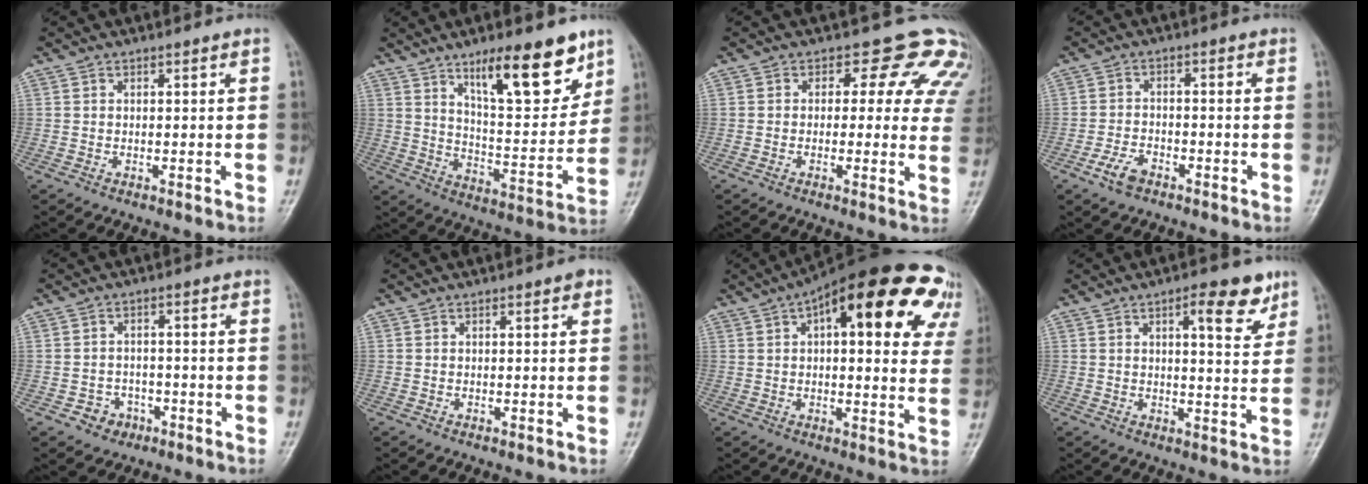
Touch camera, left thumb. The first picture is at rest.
{"total": 16.4, "force": [10.4, 5.0, 11.7], "torque": [-0.139, -0.066, 0.172]}
{"total": 10.8, "force": [7.6, 6.6, 3.9], "torque": [0.021, -0.022, 0.057]}
{"total": 4.4, "force": [-2.8, 2.5, 2.3], "torque": [-0.044, 0.016, -0.054]}
{"total": 4.3, "force": [-2.2, 3.6, 0.9], "torque": [0.011, 0.019, -0.033]}
{"total": 1.0, "force": [0.4, 0.3, 0.9], "torque": [-0.012, 0.004, 0.002]}
{"total": 26.5, "force": [11.4, 10.2, 21.6], "torque": [-0.267, 0.024, 0.146]}
{"total": 7.8, "force": [4.2, 2.6, 6.0], "torque": [-0.065, -0.020, 0.054]}